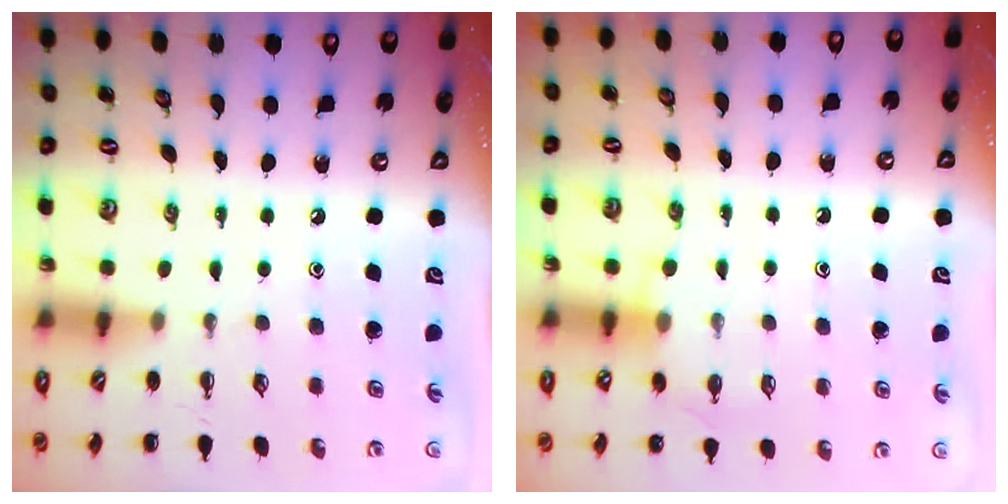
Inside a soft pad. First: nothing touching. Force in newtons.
{"total": 5.2, "press": 5.0, "slide": 1.1}